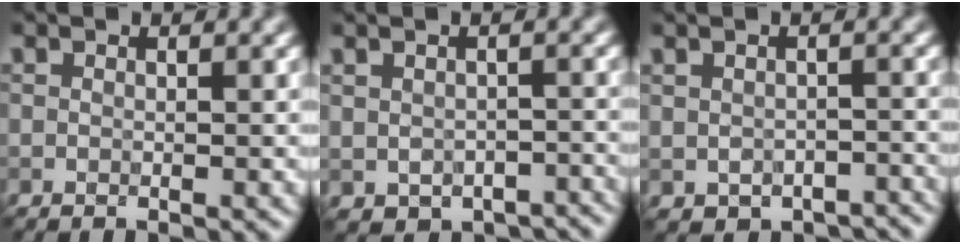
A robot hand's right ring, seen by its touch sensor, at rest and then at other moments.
{"total": 3.1, "force": [-1.9, 2.0, 1.3], "torque": [-0.014, -0.017, -0.016]}
{"total": 3.0, "force": [-2.1, 1.9, 1.1], "torque": [-0.009, -0.016, -0.021]}